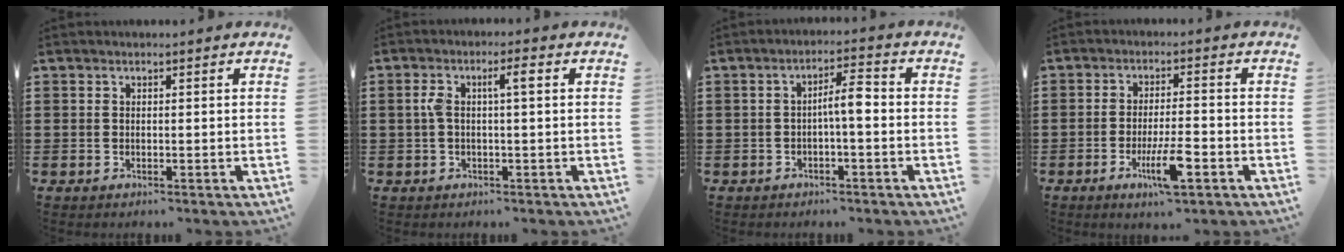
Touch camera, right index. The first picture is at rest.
{"total": 3.6, "force": [0.4, 0.7, 3.5], "torque": [-0.075, 0.004, 0.000]}
{"total": 4.0, "force": [-0.6, 0.7, 3.9], "torque": [-0.072, 0.008, -0.015]}
{"total": 6.9, "force": [-2.9, 1.3, 6.1], "torque": [-0.122, -0.012, -0.054]}